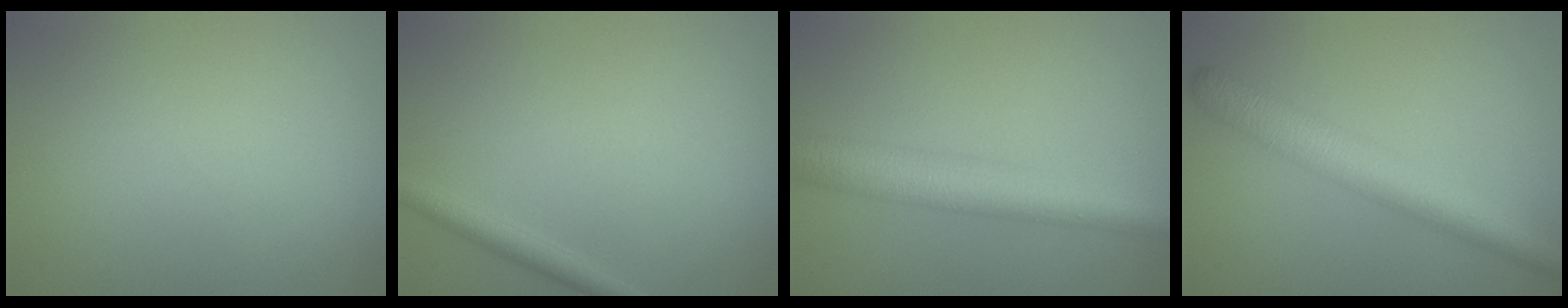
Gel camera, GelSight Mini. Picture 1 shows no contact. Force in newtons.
{"total": 1.6, "press": 1.6, "slide": 0.1}
{"total": 6.2, "press": 6.2, "slide": 0.1}
{"total": 5.2, "press": 5.2, "slide": 0.1}